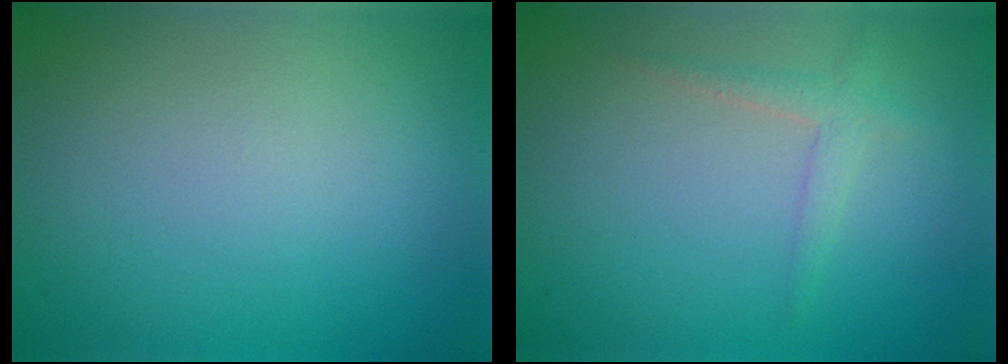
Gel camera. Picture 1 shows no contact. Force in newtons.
{"total": 1.6, "press": 1.6, "slide": 0.1}